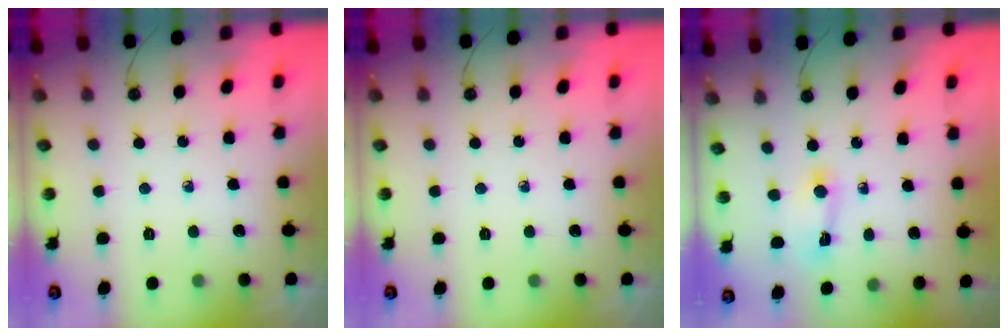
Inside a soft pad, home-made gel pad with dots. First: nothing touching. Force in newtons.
{"total": 0.0}
{"total": 2.4, "press": 2.4, "slide": 0.3}